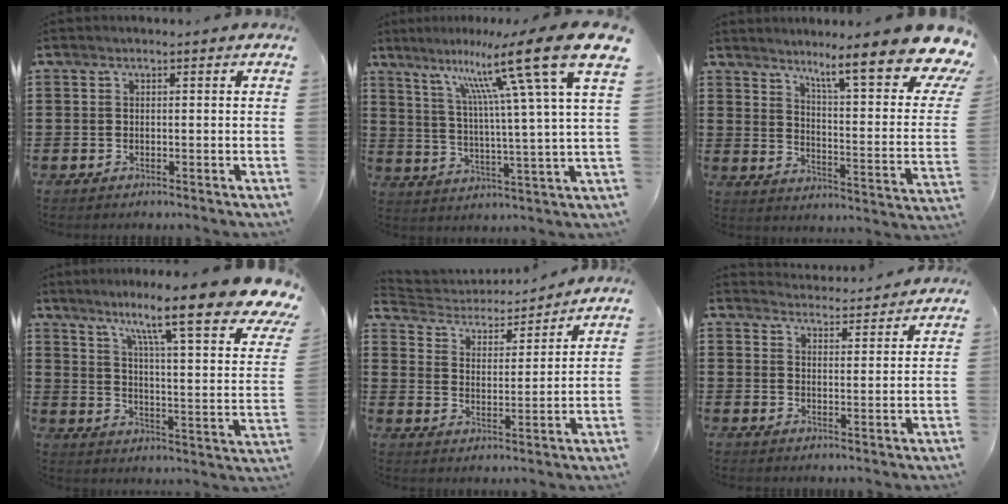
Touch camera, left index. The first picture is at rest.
{"total": 15.3, "force": [9.5, 0.3, 12.0], "torque": [-0.224, -0.045, 0.143]}
{"total": 13.6, "force": [9.6, 1.3, 9.6], "torque": [-0.161, -0.067, 0.151]}
{"total": 12.7, "force": [9.3, 0.6, 8.6], "torque": [-0.166, -0.071, 0.142]}
{"total": 3.5, "force": [3.4, 0.7, 0.1], "torque": [-0.026, -0.027, 0.053]}
{"total": 3.9, "force": [3.9, -0.1, 0.0], "torque": [-0.013, -0.023, 0.068]}